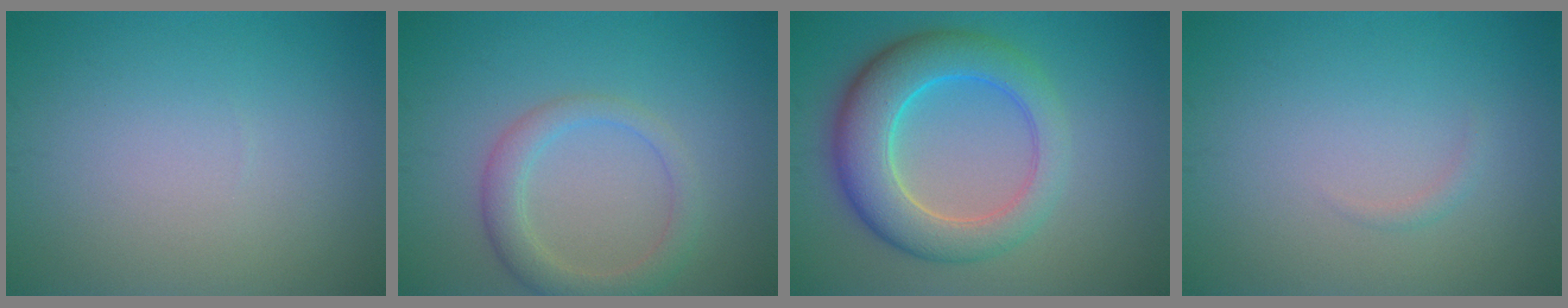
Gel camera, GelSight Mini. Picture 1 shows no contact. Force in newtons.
{"total": 3.1, "press": 3.1, "slide": 0.2}
{"total": 7.6, "press": 7.6, "slide": 0.2}
{"total": 0.6, "press": 0.6, "slide": 0.0}